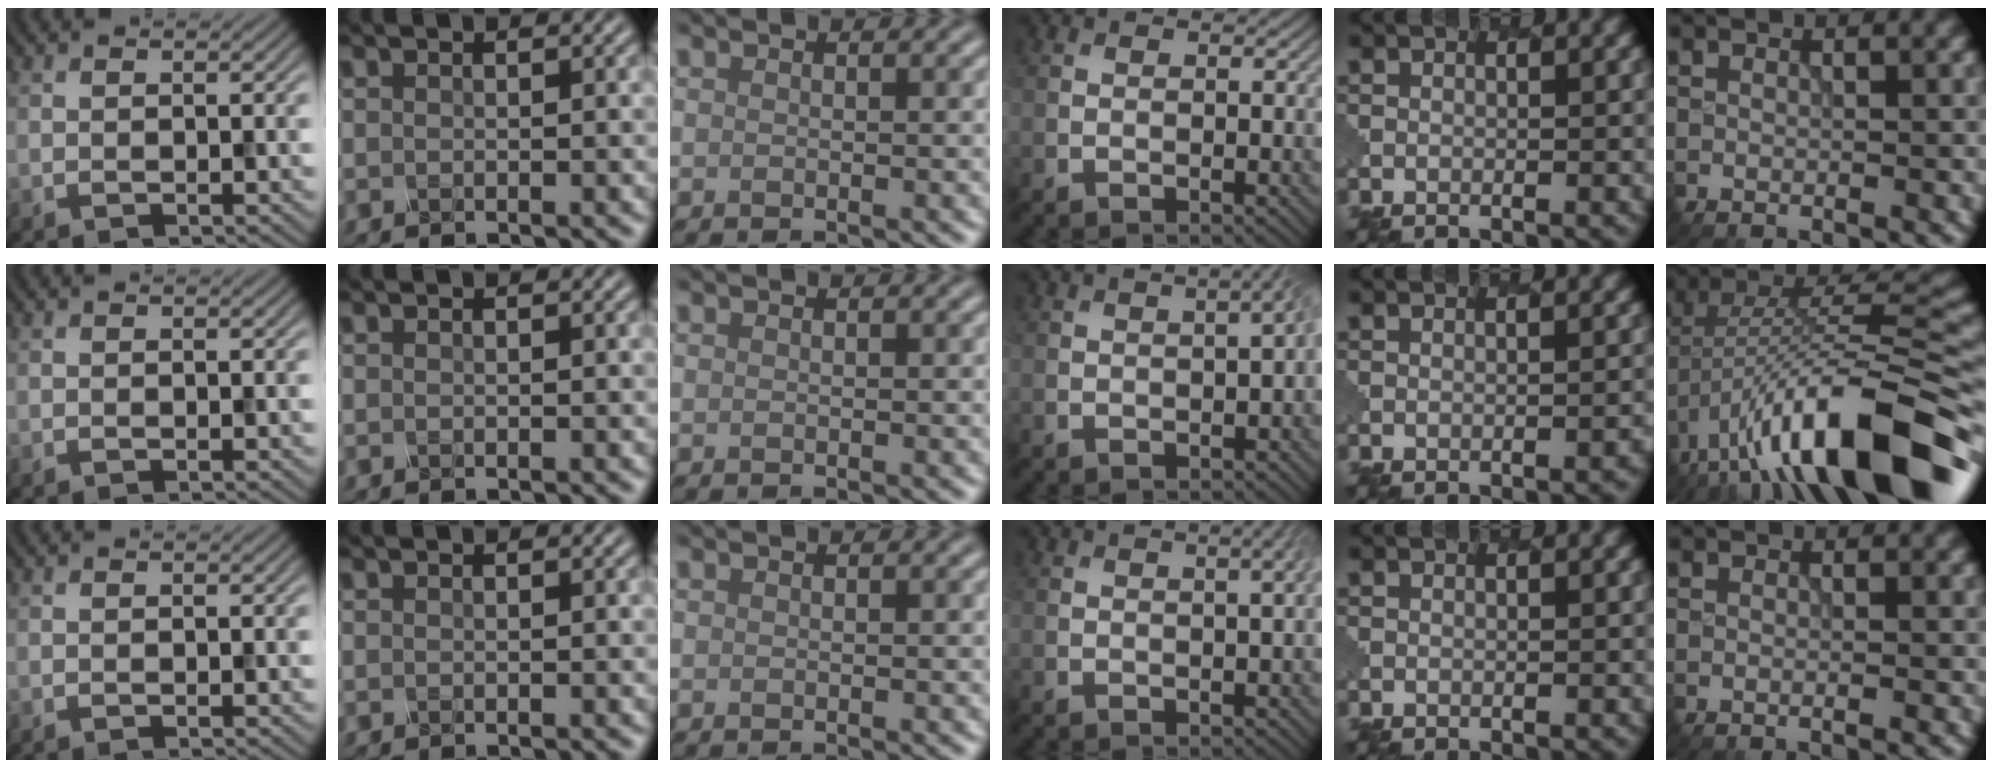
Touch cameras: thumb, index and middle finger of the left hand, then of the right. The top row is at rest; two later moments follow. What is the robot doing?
{"motion": "pour", "object": "mug"}